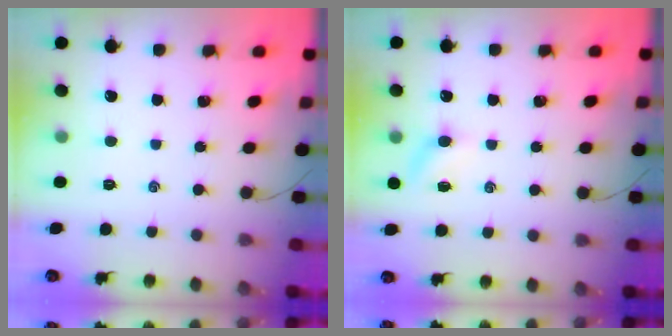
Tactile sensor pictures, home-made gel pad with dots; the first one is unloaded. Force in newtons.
{"total": 5.3, "press": 5.1, "slide": 1.3}